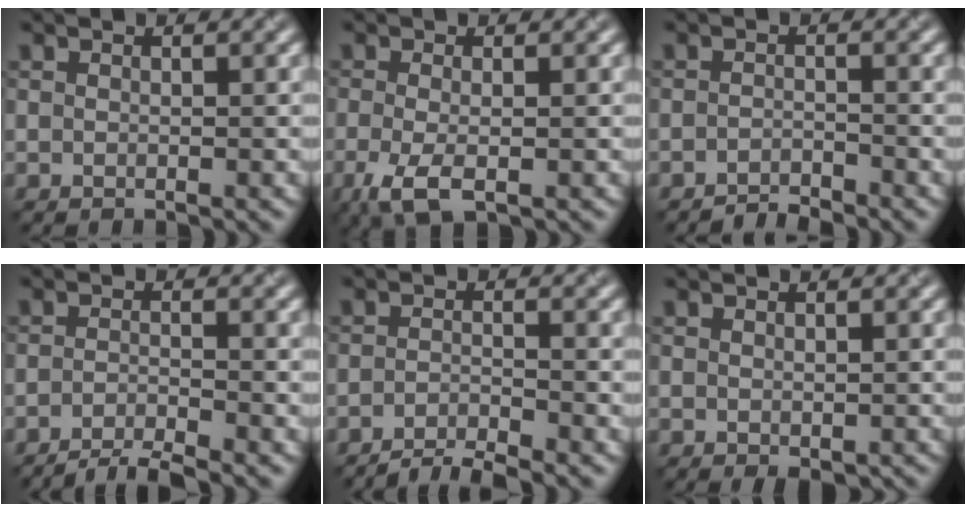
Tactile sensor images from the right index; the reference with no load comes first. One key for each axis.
{"total": 3.7, "fx": -1.5, "fy": 1.3, "fz": 3.1, "tx": -0.074, "ty": -0.008, "tz": -0.031}
{"total": 1.8, "fx": -1.8, "fy": 0.1, "fz": 0.3, "tx": -0.002, "ty": 0.003, "tz": -0.037}
{"total": 3.6, "fx": -2.9, "fy": 0.6, "fz": 2.0, "tx": -0.024, "ty": -0.002, "tz": -0.062}
{"total": 3.3, "fx": -2.8, "fy": 0.6, "fz": 1.6, "tx": -0.018, "ty": 0.001, "tz": -0.058}
{"total": 1.0, "fx": -0.3, "fy": 0.6, "fz": 0.8, "tx": -0.009, "ty": -0.005, "tz": 0.001}